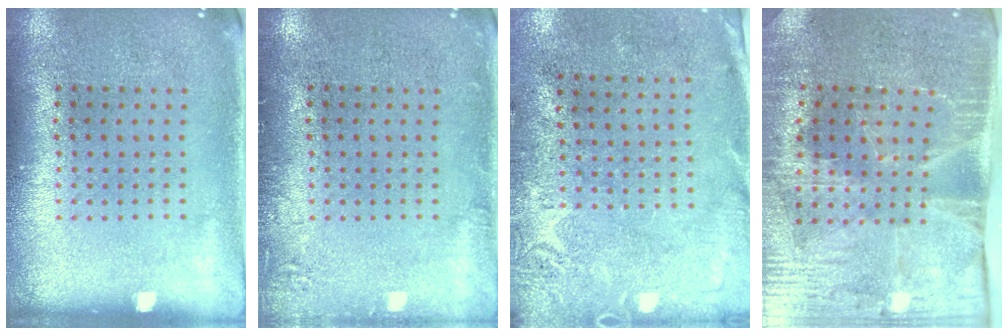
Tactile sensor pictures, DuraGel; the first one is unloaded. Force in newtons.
{"total": 1.5, "press": 1.4, "slide": 0.3}
{"total": 2.6, "press": 2.1, "slide": 1.6}
{"total": 4.3, "press": 3.6, "slide": 2.3}